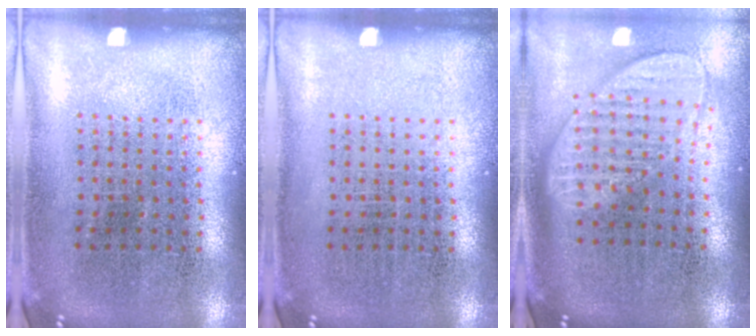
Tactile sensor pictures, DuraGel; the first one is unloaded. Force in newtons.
{"total": 0.0}
{"total": 2.0, "press": 1.6, "slide": 1.1}